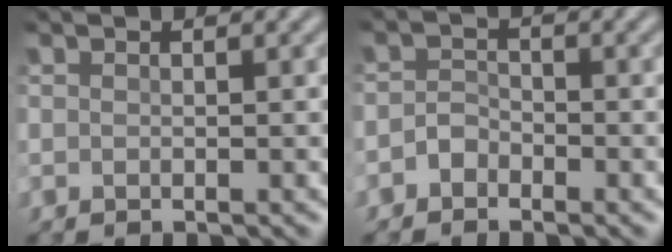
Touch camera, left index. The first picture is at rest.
{"total": 1.2, "force": [-1.0, 0.7, 0.4], "torque": [-0.009, 0.012, -0.020]}